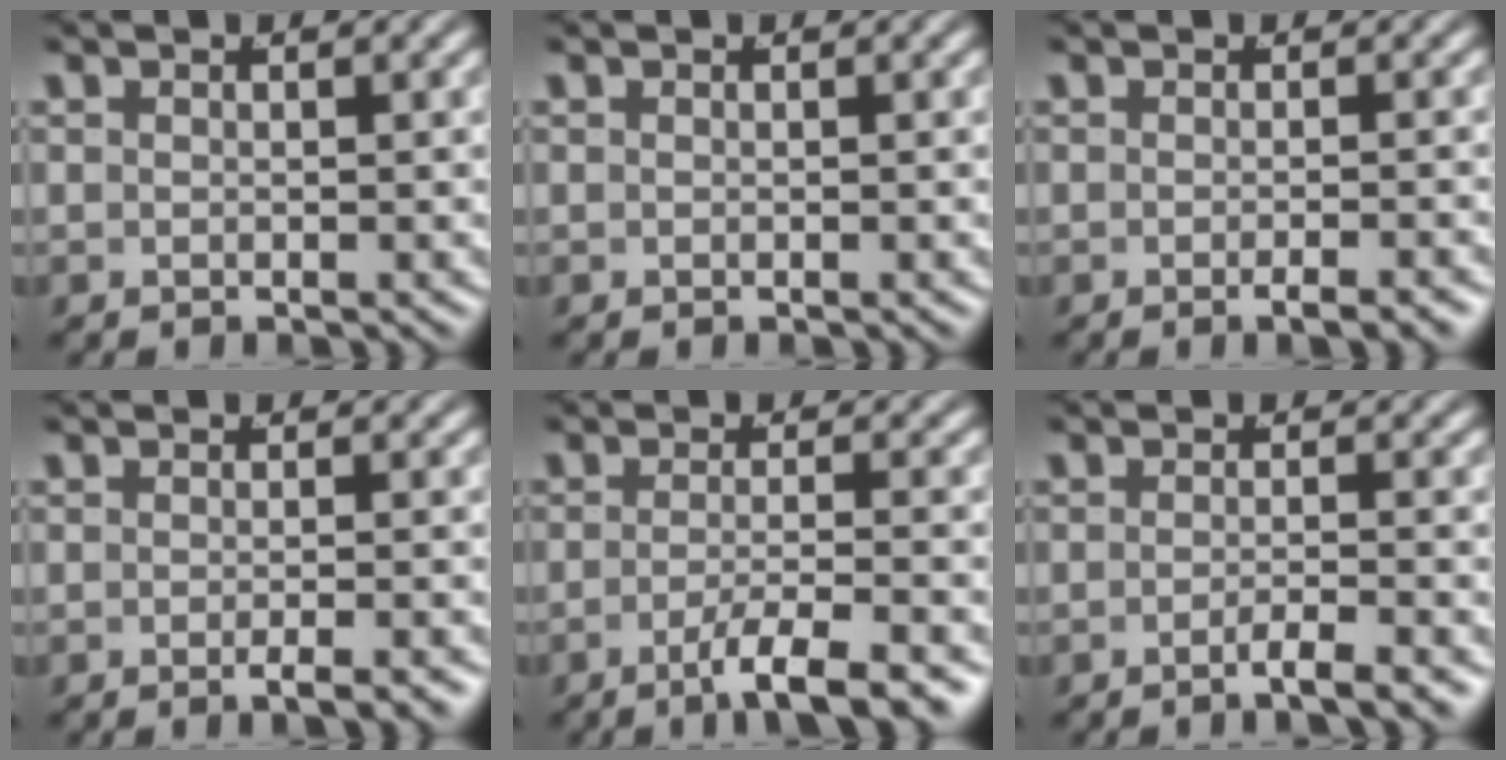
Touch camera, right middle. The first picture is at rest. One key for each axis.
{"total": 0.0}
{"total": 1.7, "fx": -1.4, "fy": -0.2, "fz": 1.0, "tx": -0.013, "ty": 0.005, "tz": -0.026}
{"total": 2.1, "fx": -1.6, "fy": -0.2, "fz": 1.3, "tx": -0.015, "ty": 0.004, "tz": -0.029}
{"total": 5.5, "fx": -3.7, "fy": 0.5, "fz": 4.0, "tx": -0.065, "ty": -0.018, "tz": -0.051}
{"total": 2.4, "fx": -1.9, "fy": -0.3, "fz": 1.4, "tx": -0.023, "ty": -0.002, "tz": -0.035}